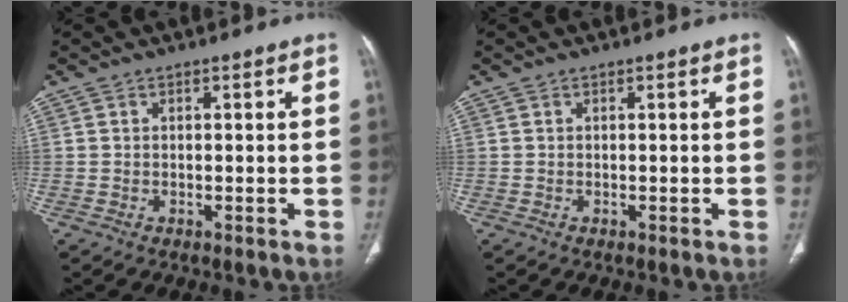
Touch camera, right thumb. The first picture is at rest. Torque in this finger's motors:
{"motor_torque": [-0.06, 0.06, -0.02, 0.02, 0.03]}